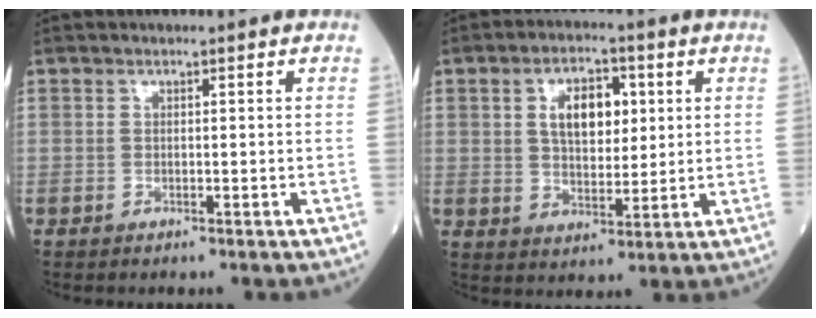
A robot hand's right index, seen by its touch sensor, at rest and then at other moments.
{"total": 7.8, "force": [2.2, 4.1, 6.3], "torque": [-0.110, 0.013, 0.041]}